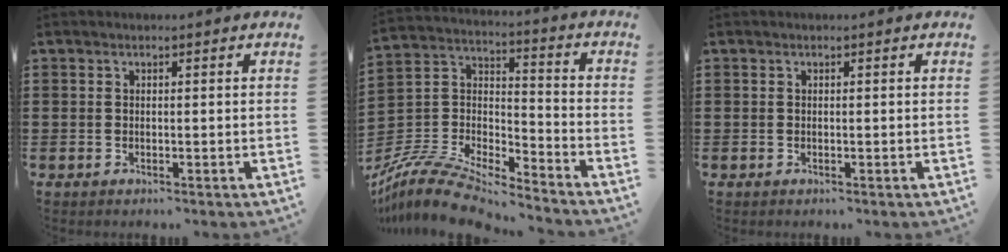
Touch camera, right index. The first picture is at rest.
{"total": 9.6, "force": [-8.8, 1.9, 3.3], "torque": [-0.077, 0.007, -0.180]}
{"total": 0.0}